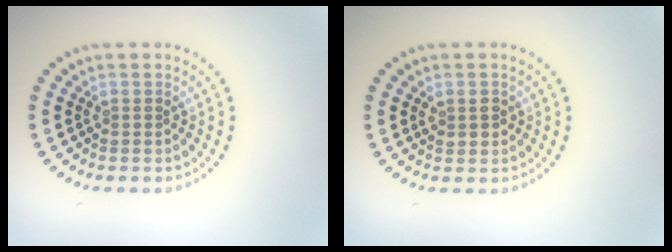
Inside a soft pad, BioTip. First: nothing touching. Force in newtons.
{"total": 1.5, "press": 1.4, "slide": 0.4}